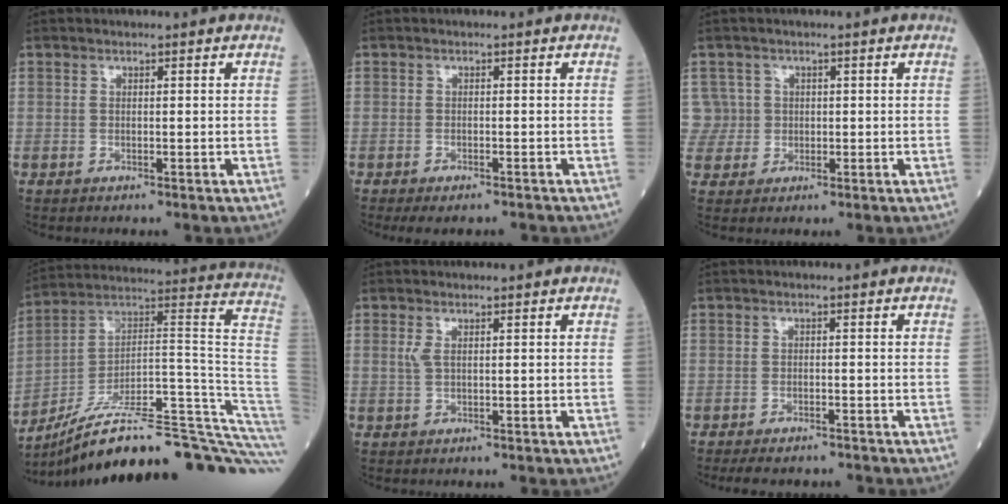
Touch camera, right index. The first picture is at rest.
{"total": 4.0, "force": [-3.4, 1.2, 1.7], "torque": [-0.018, -0.006, -0.048]}
{"total": 3.7, "force": [0.8, 3.6, -0.5], "torque": [0.025, 0.013, 0.015]}
{"total": 31.0, "force": [-24.8, 2.1, 18.6], "torque": [-0.148, 0.032, -0.357]}
{"total": 1.2, "force": [0.4, 0.3, 1.1], "torque": [-0.030, 0.001, 0.009]}
{"total": 5.8, "force": [-5.2, 1.6, 1.9], "torque": [-0.022, -0.005, -0.073]}